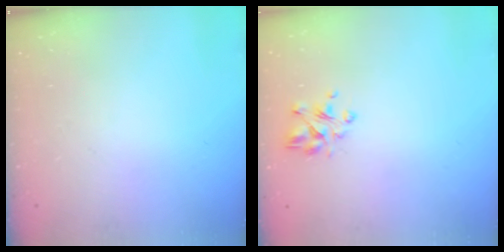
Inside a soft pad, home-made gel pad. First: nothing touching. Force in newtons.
{"total": 4.1, "press": 3.7, "slide": 1.7}